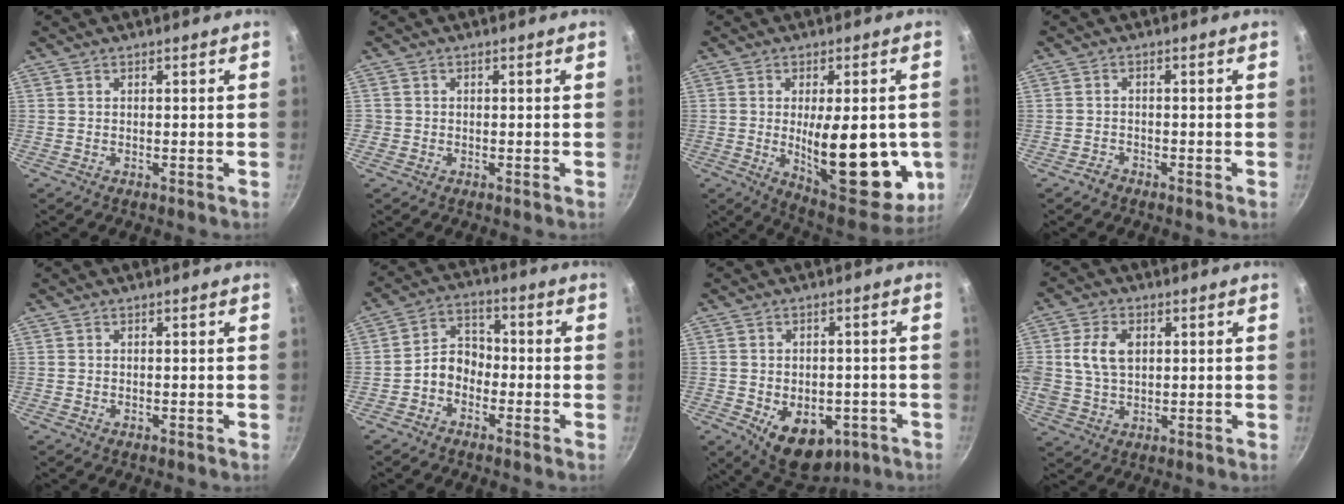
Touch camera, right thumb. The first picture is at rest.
{"total": 0.9, "force": [-0.3, 0.9, 0.1], "torque": [-0.001, 0.001, -0.007]}
{"total": 21.5, "force": [-2.4, 9.0, 19.4], "torque": [-0.231, -0.024, -0.021]}
{"total": 1.6, "force": [-1.3, 0.9, 0.2], "torque": [-0.002, 0.018, -0.024]}
{"total": 0.0}
{"total": 6.4, "force": [-2.4, 4.8, 3.4], "torque": [-0.029, 0.037, -0.057]}
{"total": 12.5, "force": [-4.4, 8.3, 8.2], "torque": [-0.082, 0.002, -0.044]}
{"total": 8.9, "force": [1.7, 6.3, 6.1], "torque": [-0.107, 0.005, 0.030]}